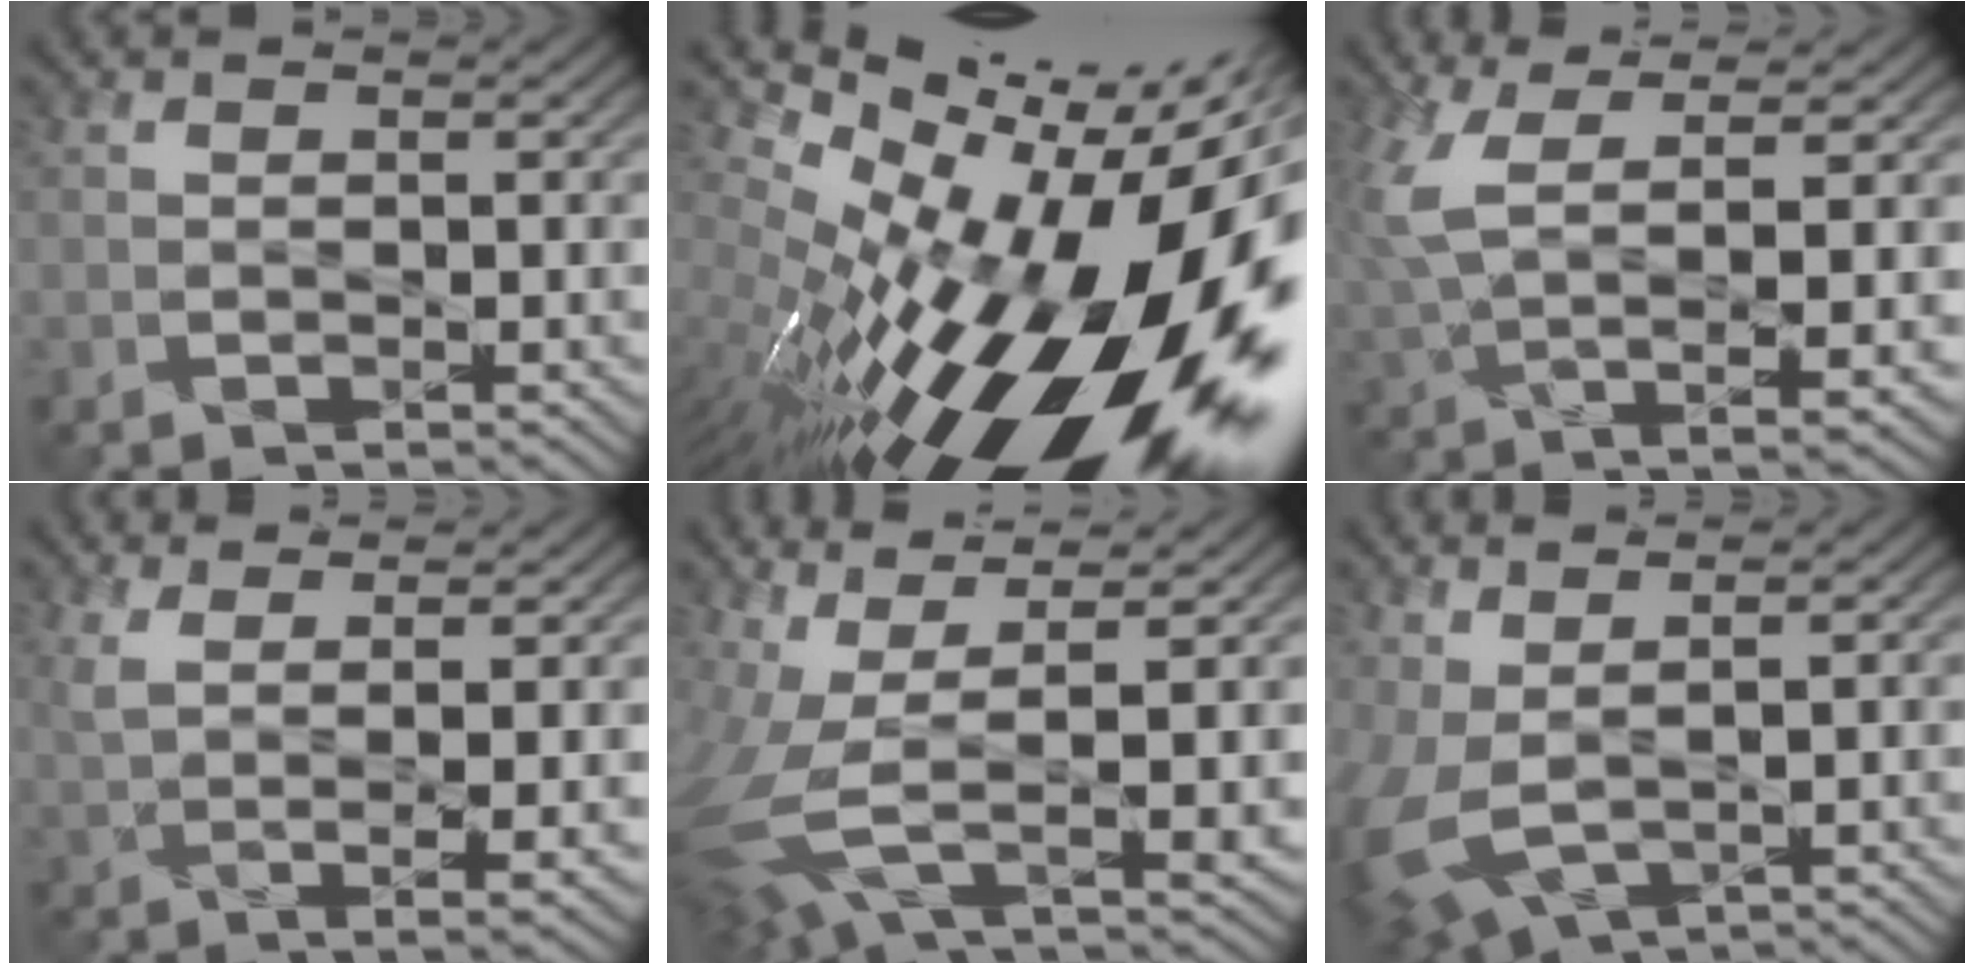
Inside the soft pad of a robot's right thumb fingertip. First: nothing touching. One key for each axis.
{"total": 20.5, "fx": -2.6, "fy": 9.4, "fz": 18.1, "tx": -0.277, "ty": -0.036, "tz": -0.037}
{"total": 8.7, "fx": 3.0, "fy": 2.3, "fz": 7.8, "tx": -0.183, "ty": 0.000, "tz": 0.066}
{"total": 5.8, "fx": 2.9, "fy": 0.9, "fz": 4.9, "tx": -0.100, "ty": 0.001, "tz": 0.061}
{"total": 11.0, "fx": 1.8, "fy": 3.6, "fz": 10.3, "tx": -0.257, "ty": -0.008, "tz": 0.051}
{"total": 7.1, "fx": 0.4, "fy": 3.7, "fz": 6.0, "tx": -0.188, "ty": -0.012, "tz": 0.019}